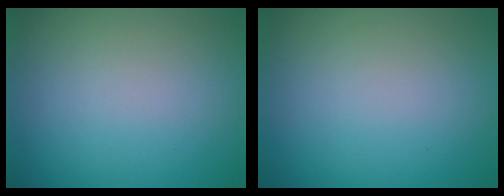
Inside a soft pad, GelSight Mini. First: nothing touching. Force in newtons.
{"total": 0.0}